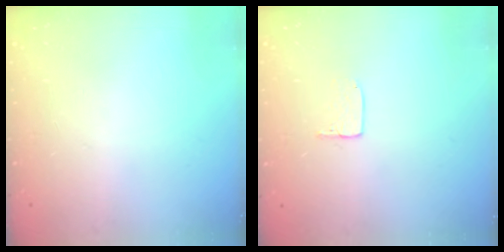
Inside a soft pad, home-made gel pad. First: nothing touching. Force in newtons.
{"total": 5.2, "press": 5.2, "slide": 0.4}